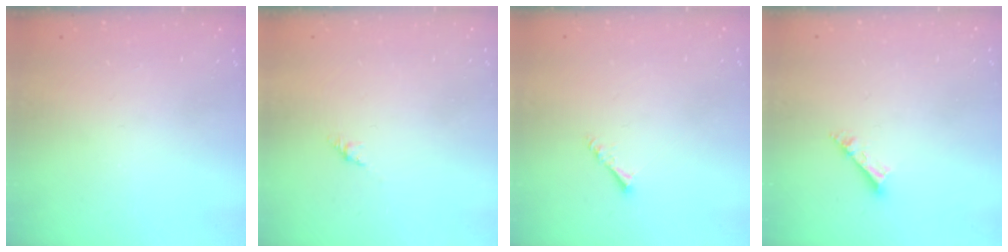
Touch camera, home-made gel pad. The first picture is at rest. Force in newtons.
{"total": 2.7, "press": 2.6, "slide": 0.7}
{"total": 1.6, "press": 1.6, "slide": 0.3}
{"total": 3.9, "press": 3.8, "slide": 0.5}